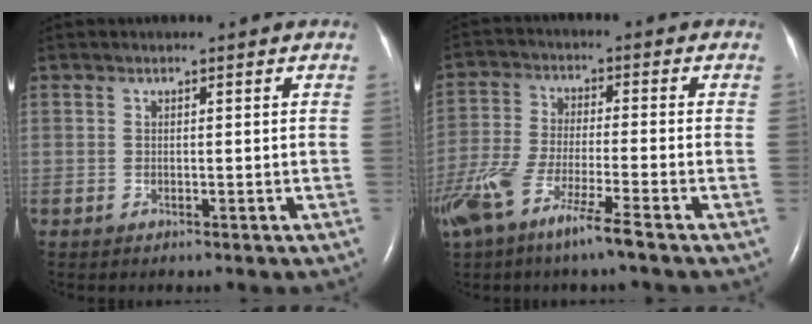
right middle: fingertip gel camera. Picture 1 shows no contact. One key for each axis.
{"total": 10.9, "fx": -7.0, "fy": 0.7, "fz": 8.2, "tx": -0.177, "ty": -0.027, "tz": -0.139}